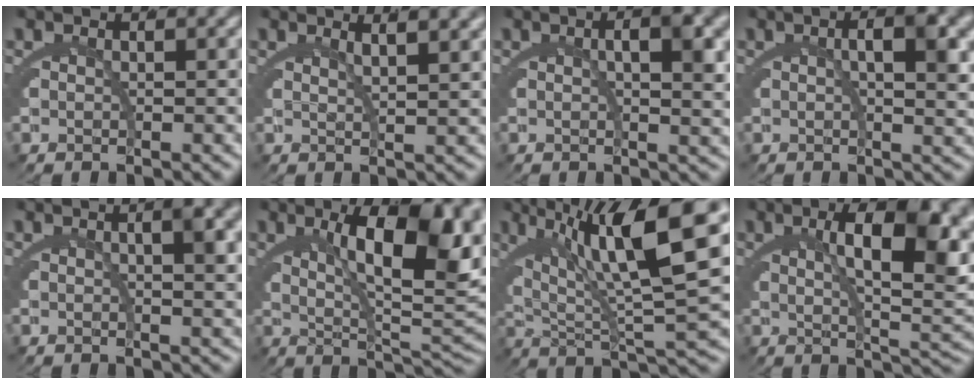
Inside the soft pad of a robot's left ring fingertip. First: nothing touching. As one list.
[{"total": 2.7, "force": [2.0, -0.8, 1.7], "torque": [-0.019, -0.001, 0.036]}, {"total": 3.8, "force": [1.0, 0.4, 3.6], "torque": [-0.038, 0.008, 0.012]}, {"total": 4.3, "force": [1.1, 0.4, 4.1], "torque": [-0.044, 0.009, 0.013]}, {"total": 2.7, "force": [0.7, 0.0, 2.6], "torque": [-0.027, 0.008, 0.009]}, {"total": 11.4, "force": [3.3, 3.2, 10.4], "torque": [-0.131, 0.006, 0.054]}, {"total": 13.6, "force": [4.2, 5.1, 11.8], "torque": [-0.179, 0.013, 0.071]}, {"total": 10.4, "force": [2.7, 2.4, 9.8], "torque": [-0.112, 0.011, 0.042]}]